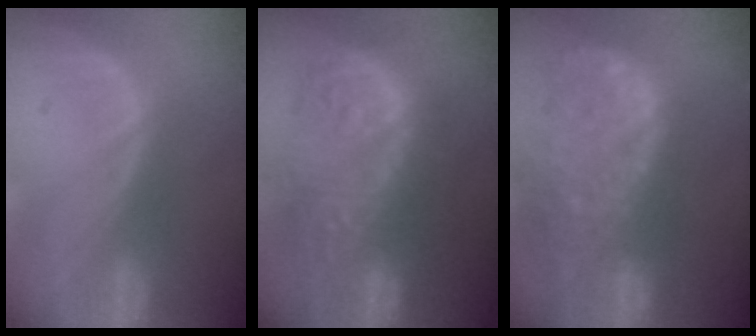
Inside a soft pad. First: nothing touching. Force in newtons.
{"total": 13.1, "press": 13.1, "slide": 1.2}
{"total": 14.4, "press": 11.8, "slide": 8.2}